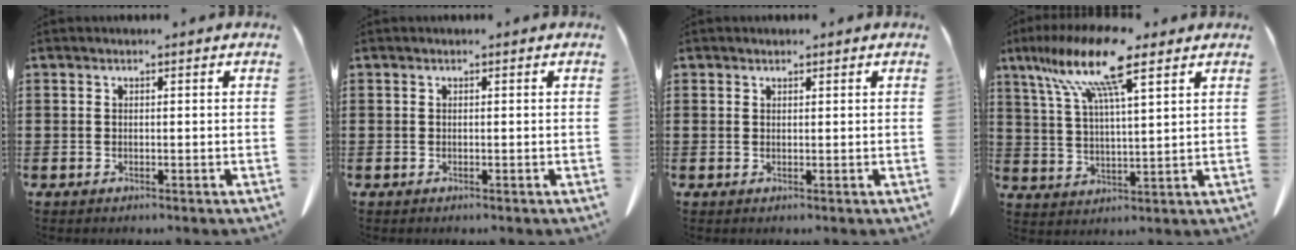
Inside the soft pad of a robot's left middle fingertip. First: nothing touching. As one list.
[{"total": 0.0}, {"total": 0.8, "force": [0.7, 0.3, 0.1], "torque": [-0.004, 0.000, 0.015]}, {"total": 12.8, "force": [8.5, 1.8, 9.3], "torque": [-0.201, -0.018, 0.144]}]